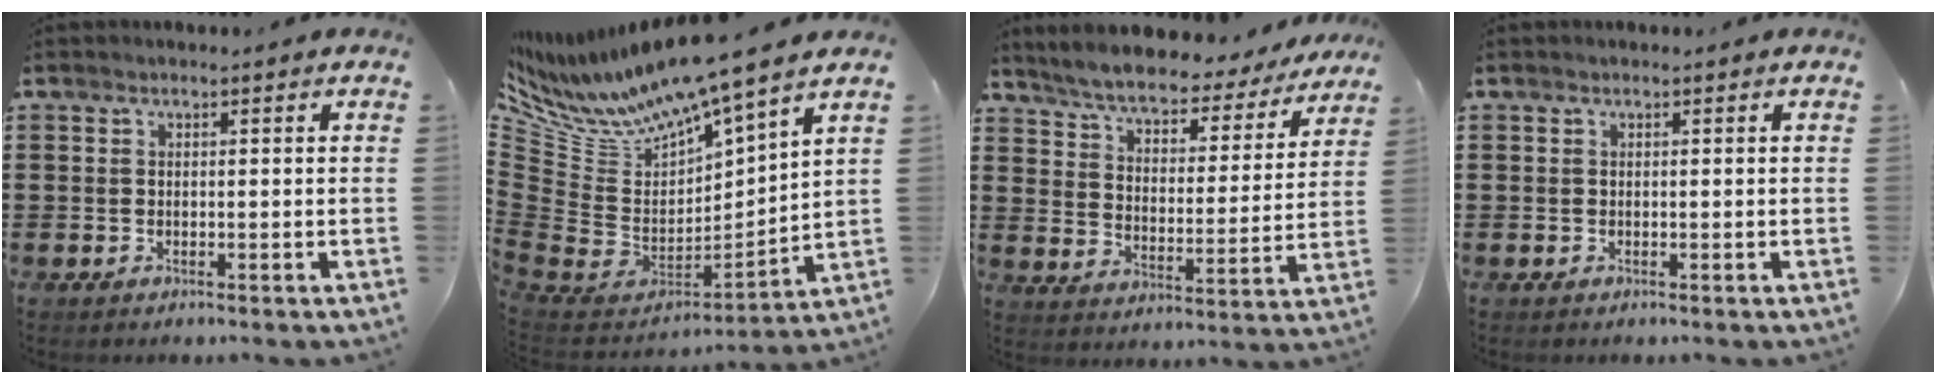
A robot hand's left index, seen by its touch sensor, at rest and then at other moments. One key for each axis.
{"total": 9.9, "fx": 9.0, "fy": 1.8, "fz": 3.8, "tx": -0.123, "ty": -0.073, "tz": 0.153}
{"total": 5.7, "fx": 5.4, "fy": 0.6, "fz": 1.6, "tx": -0.058, "ty": -0.038, "tz": 0.089}
{"total": 0.0}